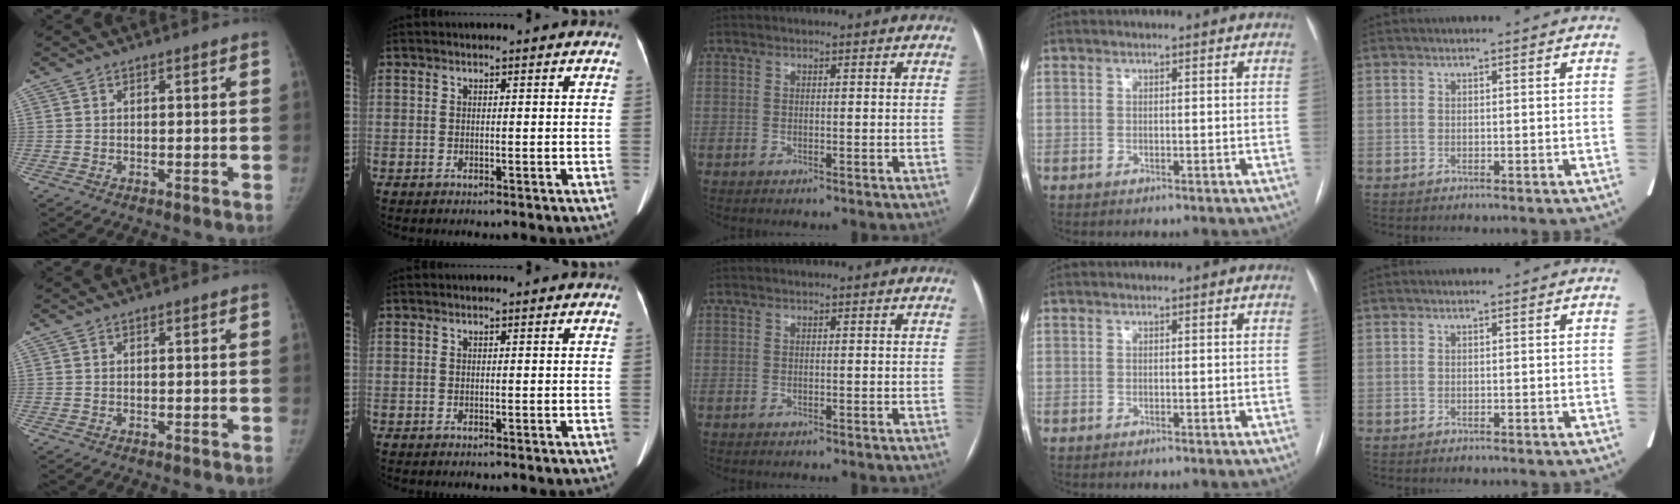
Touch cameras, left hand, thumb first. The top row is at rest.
{}